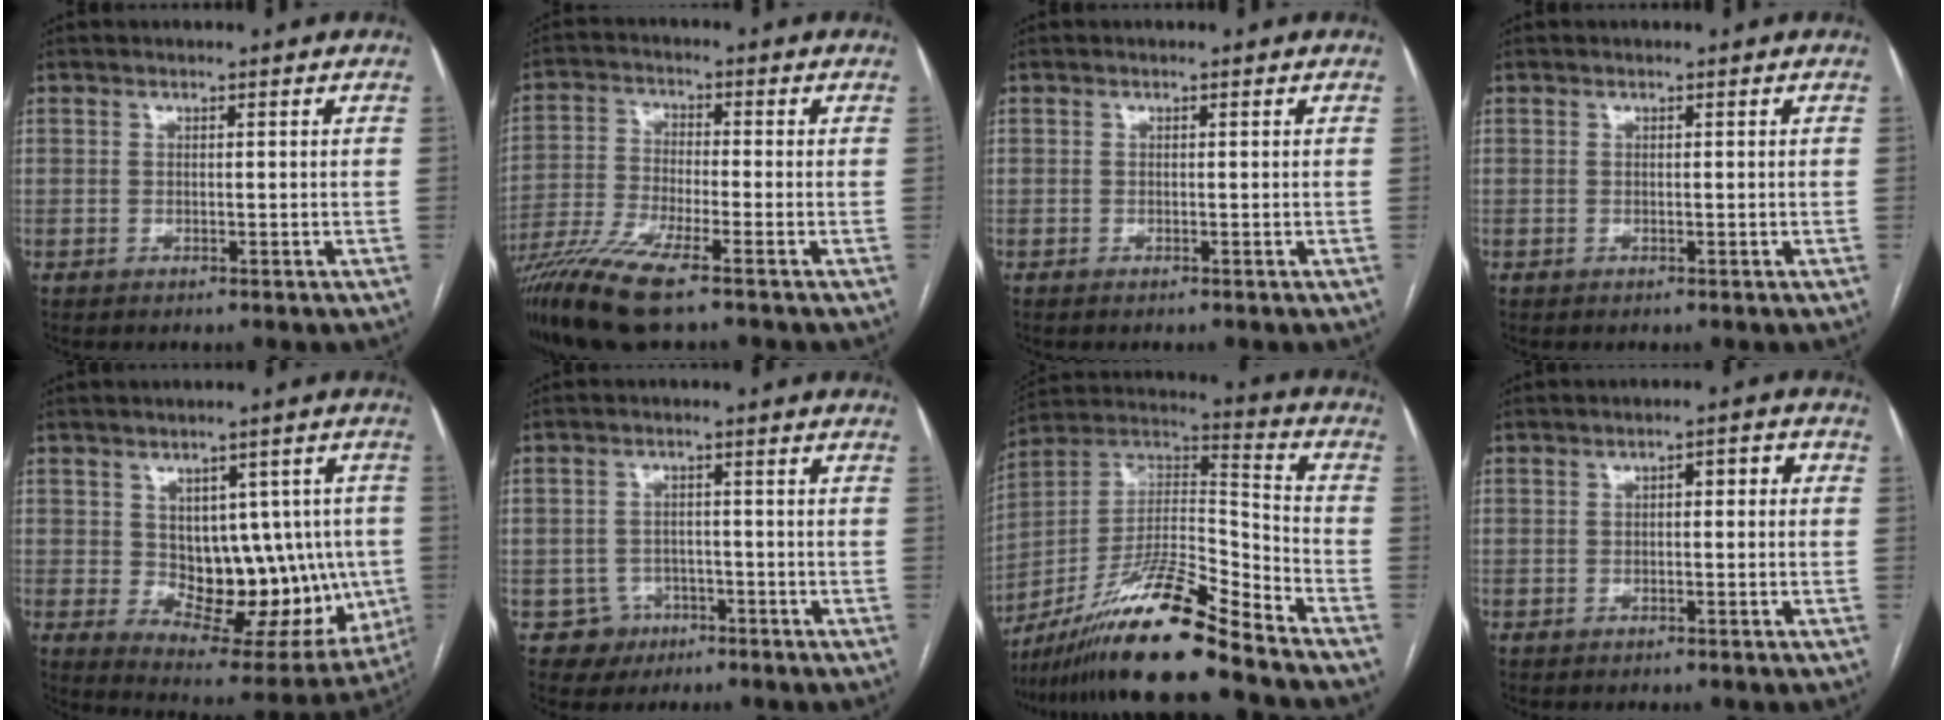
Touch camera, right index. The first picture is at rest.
{"total": 11.7, "force": [-8.1, 0.5, 8.3], "torque": [-0.163, -0.027, -0.151]}
{"total": 0.0}
{"total": 0.0}
{"total": 16.2, "force": [-0.6, 8.8, 13.6], "torque": [-0.161, 0.012, 0.019]}
{"total": 4.2, "force": [-1.9, 3.7, -0.4], "torque": [0.016, 0.016, -0.026]}
{"total": 18.9, "force": [-14.3, 0.8, 12.3], "torque": [-0.240, 0.004, -0.259]}
{"total": 2.9, "force": [0.1, 1.1, 2.6], "torque": [-0.036, 0.018, 0.000]}